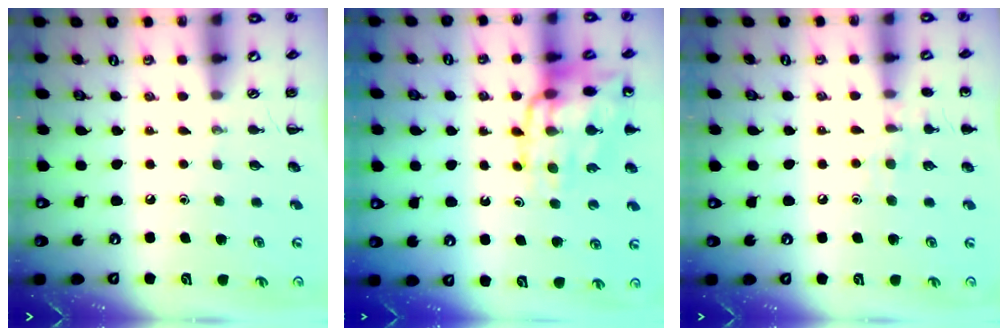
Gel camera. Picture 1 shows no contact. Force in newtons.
{"total": 16.5, "press": 16.3, "slide": 2.5}
{"total": 7.9, "press": 7.6, "slide": 2.0}